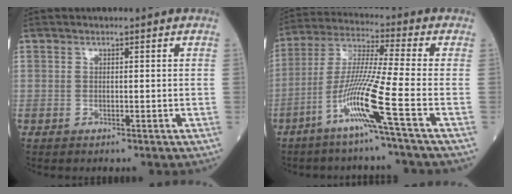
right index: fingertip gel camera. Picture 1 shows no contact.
{"total": 11.2, "force": [-5.2, -2.2, 9.7], "torque": [-0.197, -0.014, -0.107]}